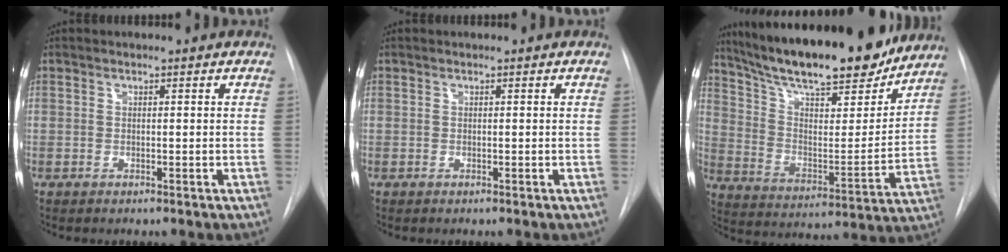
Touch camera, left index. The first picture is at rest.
{"total": 0.0}
{"total": 24.7, "force": [21.0, 5.0, 12.0], "torque": [-0.205, -0.006, 0.318]}